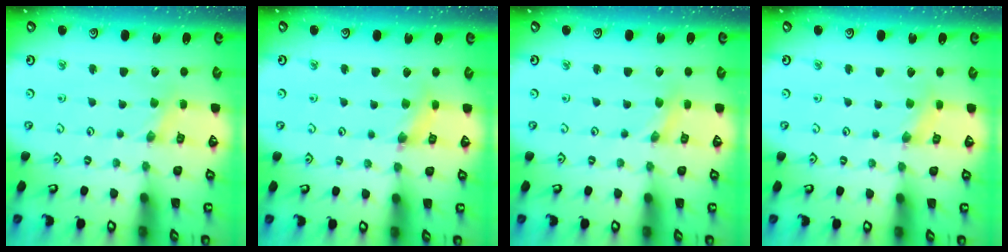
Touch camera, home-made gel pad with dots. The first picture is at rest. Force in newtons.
{"total": 3.2, "press": 3.2, "slide": 0.4}
{"total": 0.0}
{"total": 0.8, "press": 0.7, "slide": 0.3}